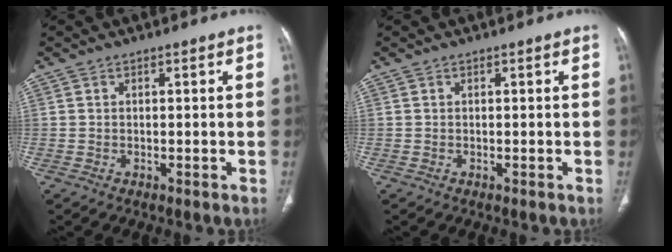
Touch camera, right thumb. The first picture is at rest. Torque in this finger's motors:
{"motor_torque": [0.16, 0.10, 0.34, -0.19, -0.02]}